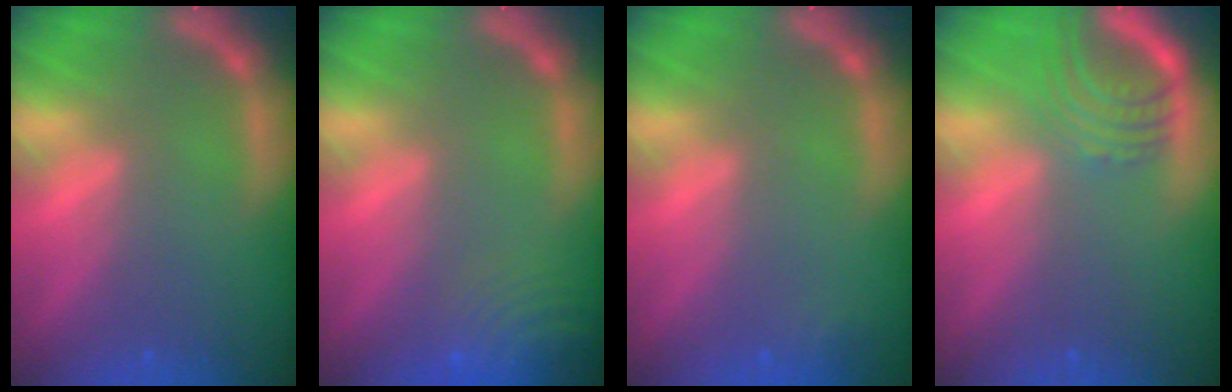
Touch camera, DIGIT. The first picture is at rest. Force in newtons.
{"total": 9.5}
{"total": 0.9}
{"total": 5.0}